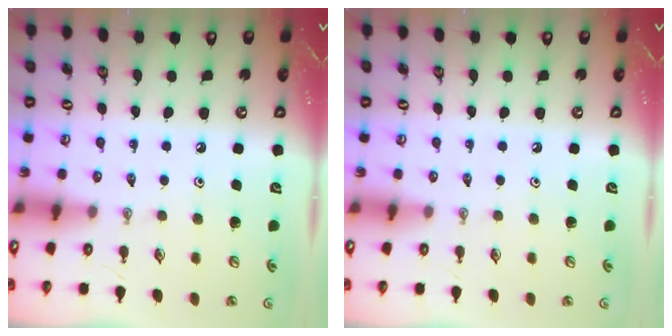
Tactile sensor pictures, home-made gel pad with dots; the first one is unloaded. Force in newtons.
{"total": 0.0}